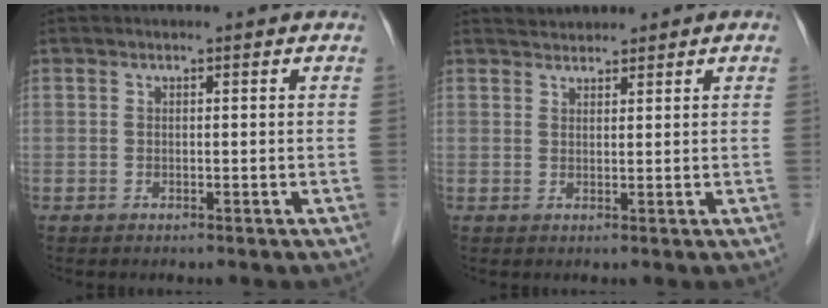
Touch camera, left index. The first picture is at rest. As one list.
[{"total": 2.2, "force": [2.1, 0.7, 0.1], "torque": [-0.005, 0.015, 0.037]}]